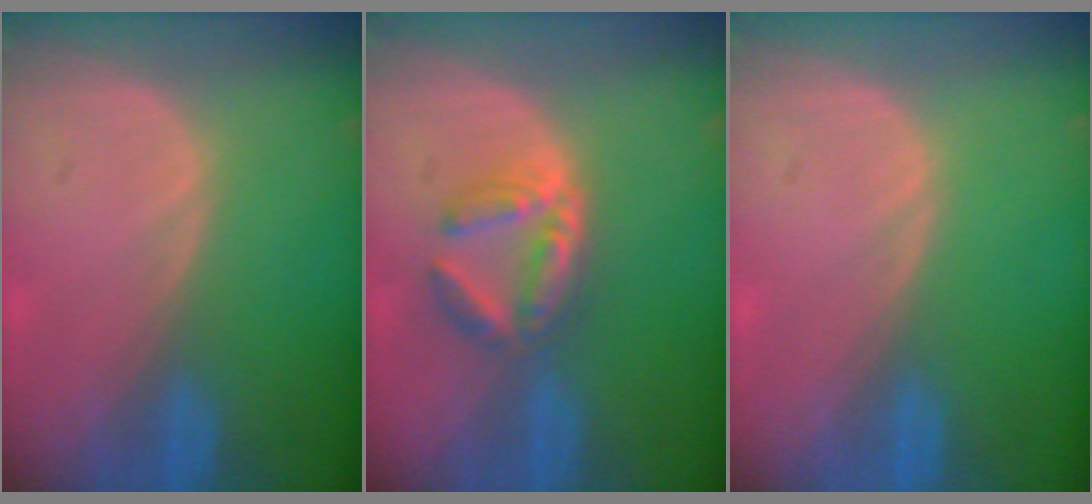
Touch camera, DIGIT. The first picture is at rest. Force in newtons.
{"total": 5.3, "press": 5.2, "slide": 0.8}
{"total": 0.0}